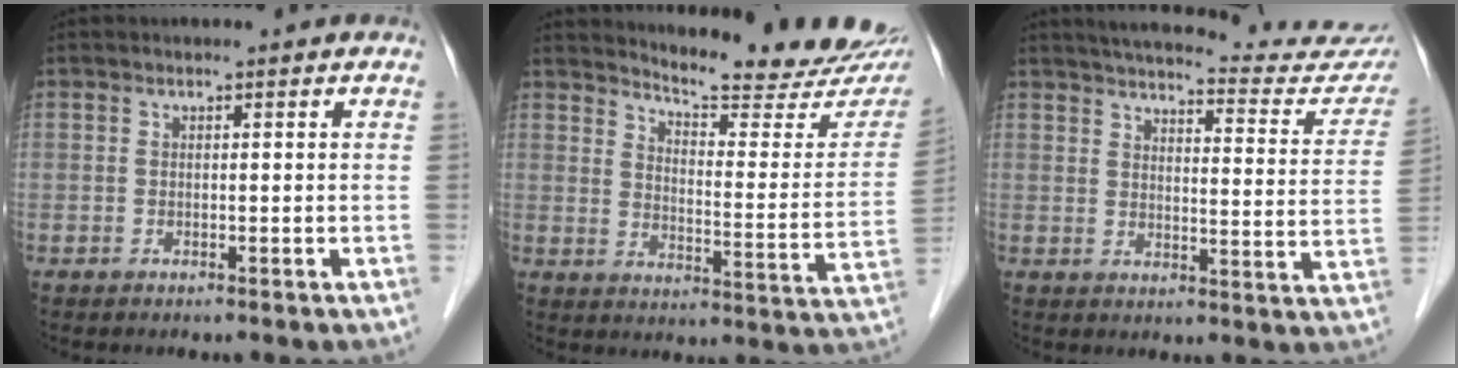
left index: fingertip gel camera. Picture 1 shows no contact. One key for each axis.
{"total": 19.3, "fx": 17.8, "fy": 2.2, "fz": 7.0, "tx": -0.092, "ty": -0.087, "tz": 0.215}
{"total": 23.3, "fx": 21.7, "fy": 3.4, "fz": 7.8, "tx": -0.096, "ty": -0.060, "tz": 0.249}